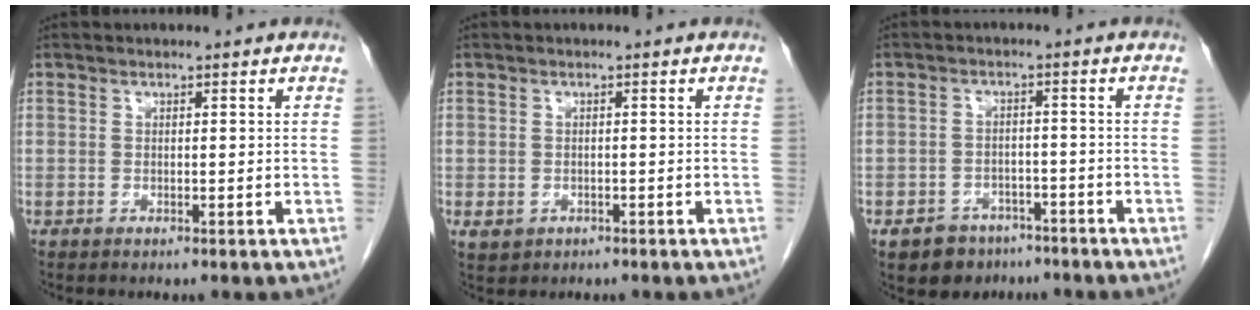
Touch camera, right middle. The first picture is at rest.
{"total": 2.1, "force": [-0.8, 1.7, 0.8], "torque": [-0.014, 0.001, -0.002]}
{"total": 5.6, "force": [-3.8, 4.0, 1.1], "torque": [-0.018, 0.009, -0.052]}